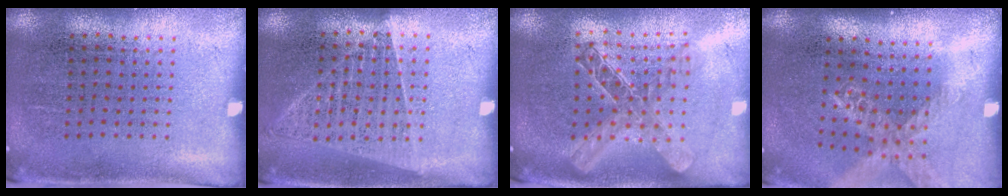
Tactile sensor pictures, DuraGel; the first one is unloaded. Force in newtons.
{"total": 1.4, "press": 1.3, "slide": 0.3}
{"total": 2.0, "press": 1.7, "slide": 1.1}
{"total": 1.6, "press": 1.4, "slide": 0.8}